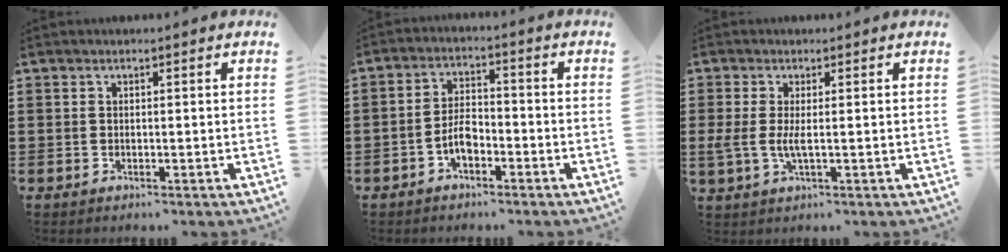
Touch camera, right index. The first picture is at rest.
{"total": 4.2, "force": [-2.0, 2.1, 3.0], "torque": [-0.066, 0.004, -0.043]}
{"total": 3.1, "force": [-0.3, 0.9, 3.0], "torque": [-0.072, -0.006, -0.009]}